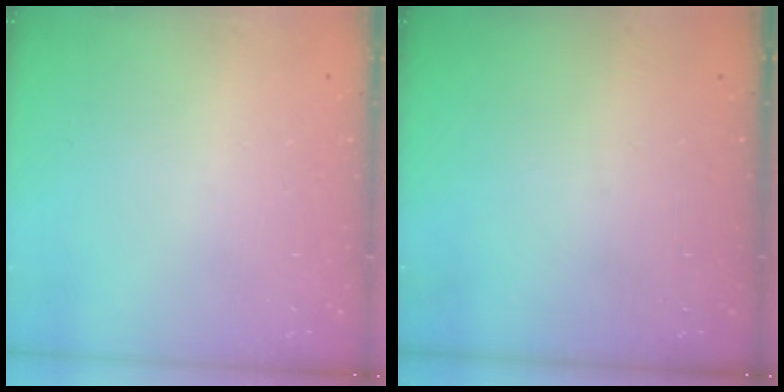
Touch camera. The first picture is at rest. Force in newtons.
{"total": 0.0}